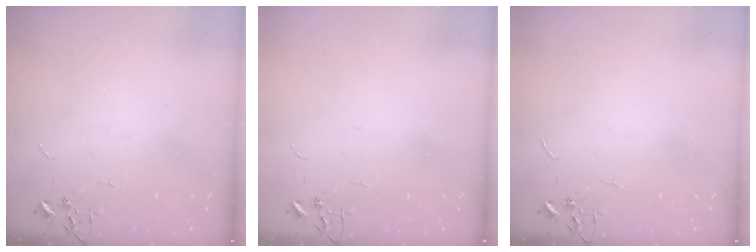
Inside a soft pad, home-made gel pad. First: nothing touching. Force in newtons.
{"total": 0.0}
{"total": 0.0}